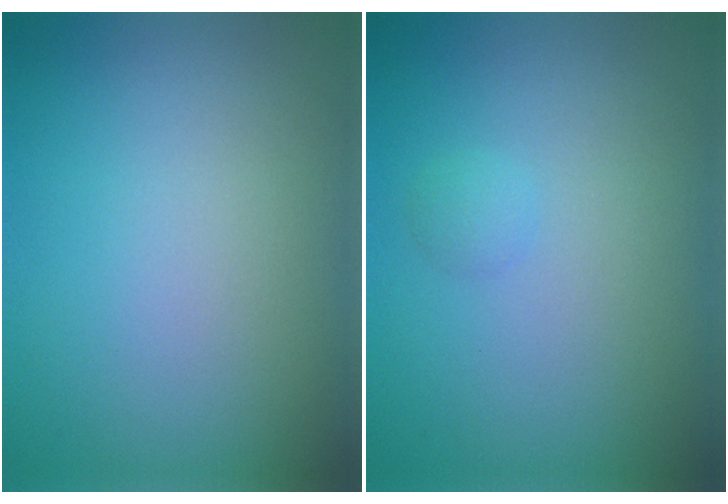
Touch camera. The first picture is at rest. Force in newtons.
{"total": 0.8, "press": 0.8, "slide": 0.0}